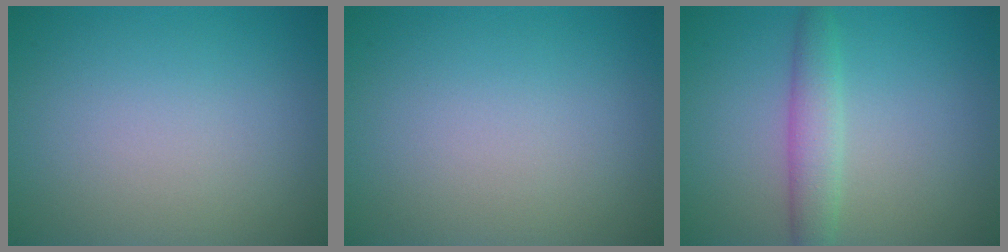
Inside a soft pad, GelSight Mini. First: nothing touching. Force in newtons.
{"total": 0.0}
{"total": 2.8, "press": 2.8, "slide": 0.1}